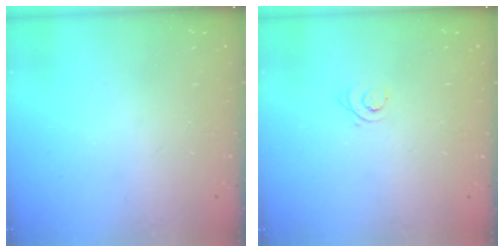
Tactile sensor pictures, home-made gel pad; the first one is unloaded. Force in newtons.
{"total": 2.9, "press": 2.9, "slide": 0.3}